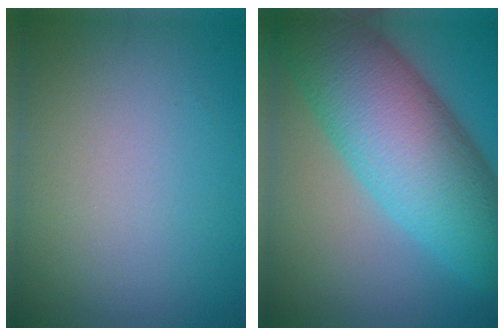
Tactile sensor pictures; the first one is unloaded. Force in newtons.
{"total": 12.8, "press": 12.8, "slide": 0.2}